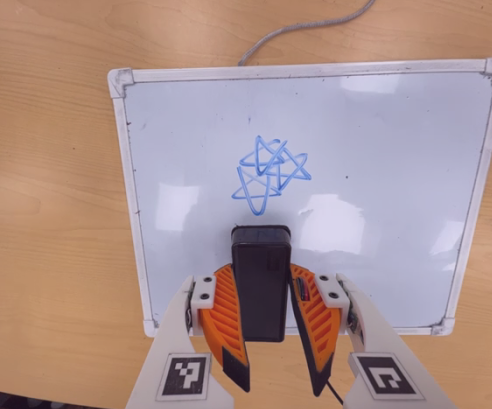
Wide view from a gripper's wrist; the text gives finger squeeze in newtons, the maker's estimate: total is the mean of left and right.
{"total": 10.1, "left": 8.4, "right": 11.8}